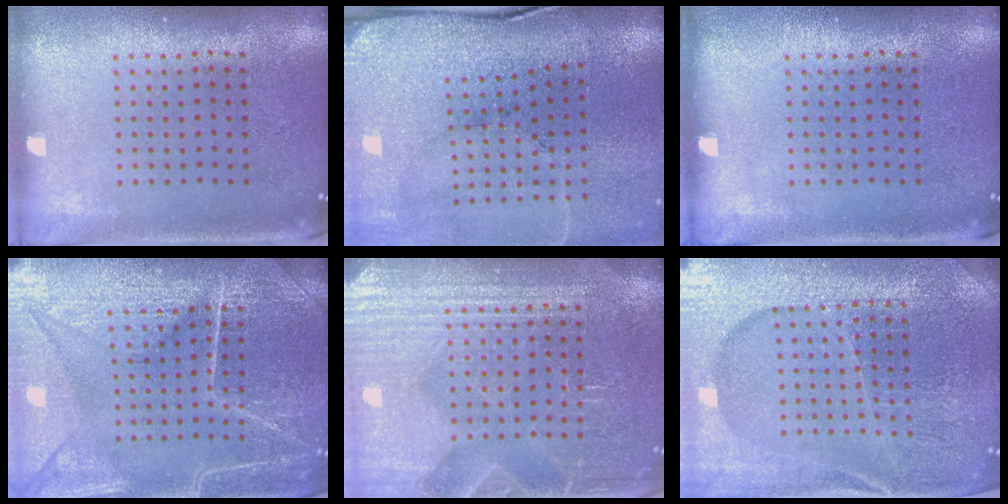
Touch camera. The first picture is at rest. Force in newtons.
{"total": 3.5, "press": 3.3, "slide": 1.1}
{"total": 0.0}
{"total": 7.1, "press": 7.1, "slide": 0.9}
{"total": 5.9, "press": 5.9, "slide": 0.8}
{"total": 5.2, "press": 4.7, "slide": 2.1}